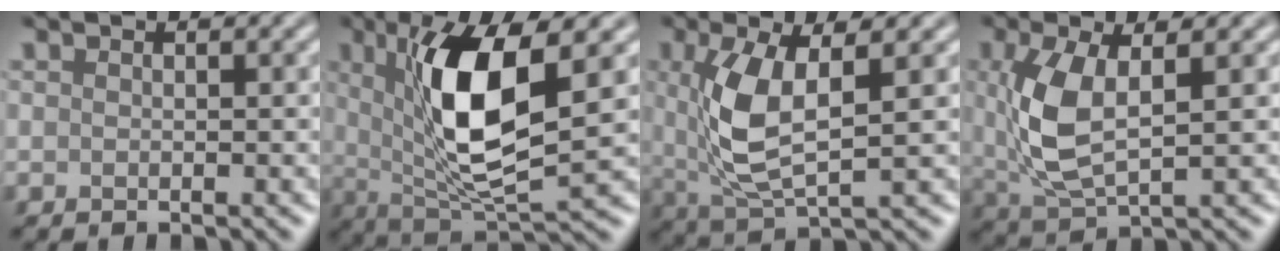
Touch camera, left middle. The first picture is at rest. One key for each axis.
{"total": 9.2, "fx": 2.1, "fy": 2.8, "fz": 8.5, "tx": -0.154, "ty": -0.012, "tz": 0.042}
{"total": 6.6, "fx": 1.1, "fy": 2.6, "fz": 6.0, "tx": -0.140, "ty": -0.009, "tz": 0.027}
{"total": 6.2, "fx": 0.9, "fy": 2.8, "fz": 5.4, "tx": -0.133, "ty": -0.004, "tz": 0.025}